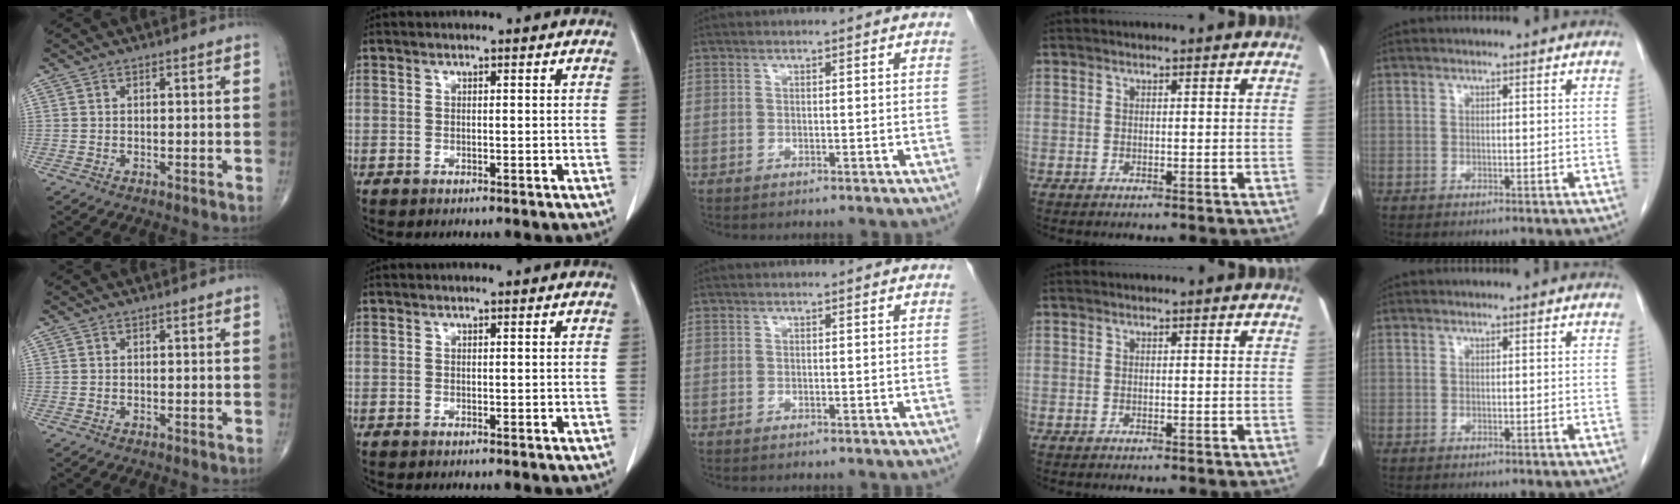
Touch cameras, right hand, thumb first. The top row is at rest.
{}